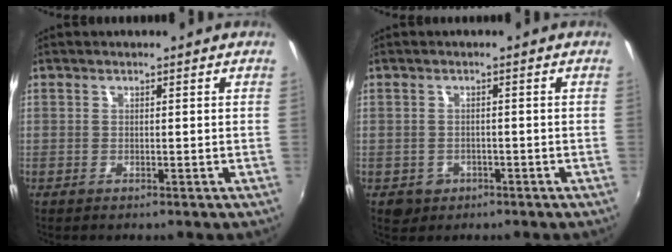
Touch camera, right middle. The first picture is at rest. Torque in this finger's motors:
{"motor_torque": [0.30, -0.30, 0.00, 0.01]}